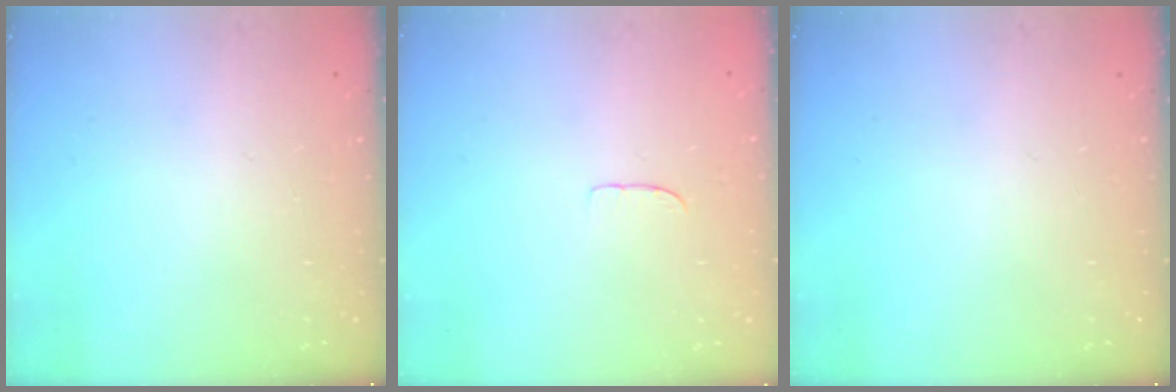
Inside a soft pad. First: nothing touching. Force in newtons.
{"total": 3.1, "press": 3.1, "slide": 0.2}
{"total": 0.0}